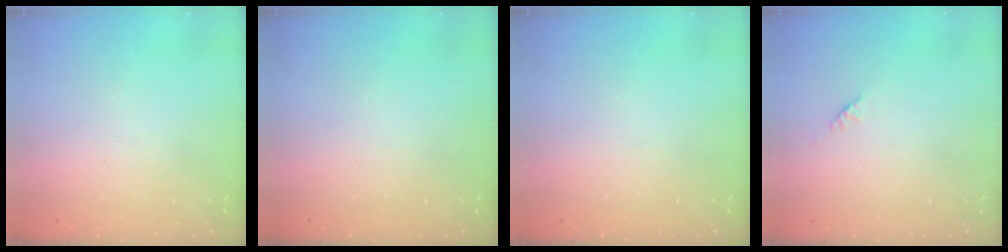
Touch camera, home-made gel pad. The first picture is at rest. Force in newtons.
{"total": 0.0}
{"total": 0.0}
{"total": 1.4, "press": 1.3, "slide": 0.5}